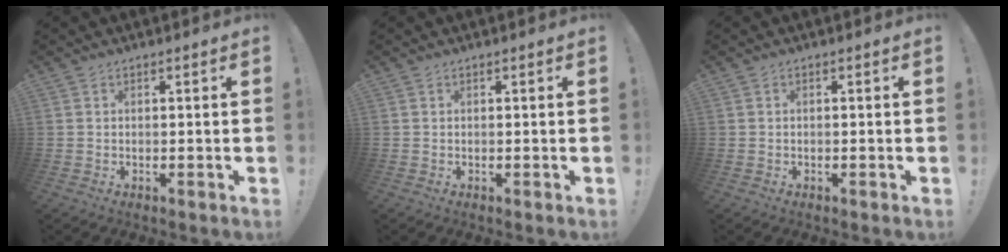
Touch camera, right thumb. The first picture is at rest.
{"total": 0.0}
{"total": 0.0}